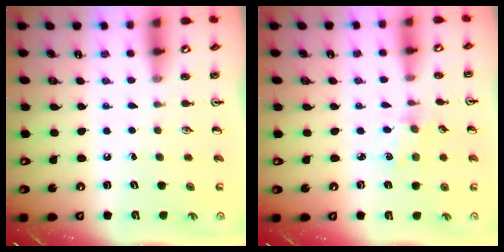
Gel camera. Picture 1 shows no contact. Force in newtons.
{"total": 2.1, "press": 2.0, "slide": 0.3}